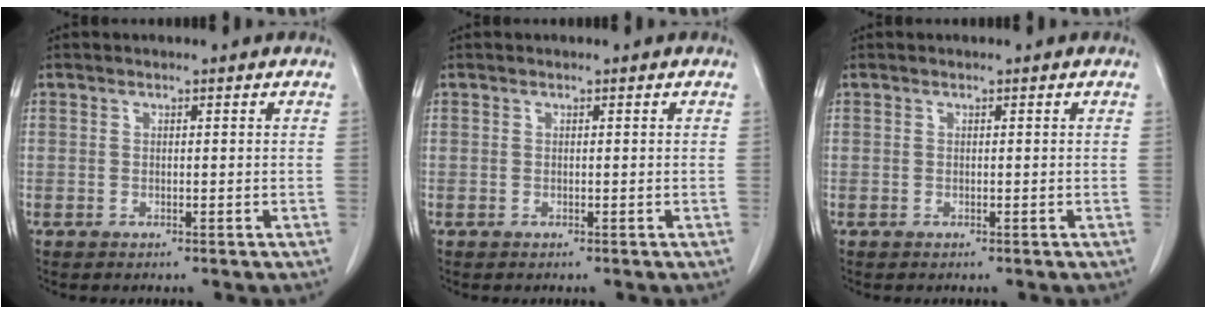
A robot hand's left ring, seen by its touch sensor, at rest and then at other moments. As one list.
[{"total": 0.0}, {"total": 0.0}]